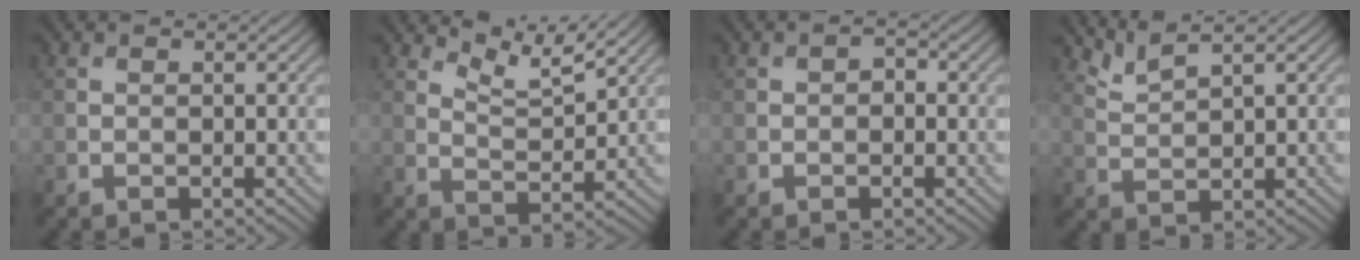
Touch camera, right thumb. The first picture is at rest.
{"total": 4.9, "force": [4.2, 0.8, 2.5], "torque": [-0.061, -0.003, 0.082]}
{"total": 1.2, "force": [-0.2, 0.9, 0.7], "torque": [-0.011, 0.000, -0.009]}
{"total": 2.8, "force": [2.4, 0.3, 1.5], "torque": [-0.037, 0.002, 0.061]}